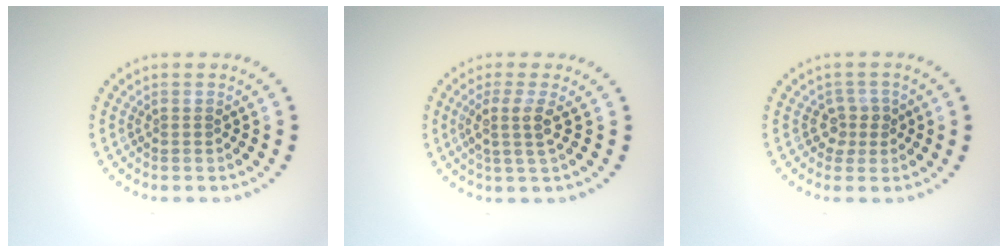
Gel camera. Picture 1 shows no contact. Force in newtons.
{"total": 2.4, "press": 1.8, "slide": 1.5}
{"total": 1.8, "press": 1.4, "slide": 1.1}